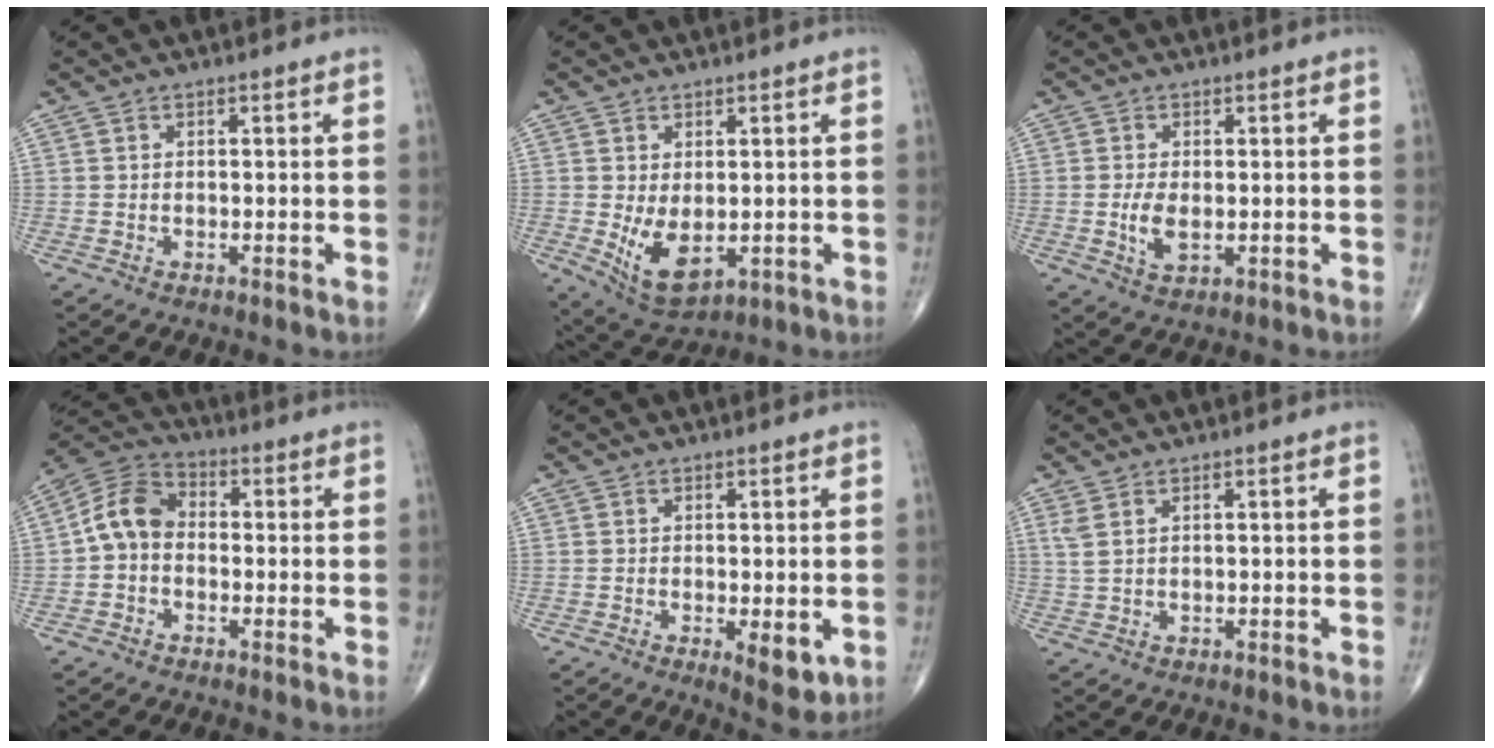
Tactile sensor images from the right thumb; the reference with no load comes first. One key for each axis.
{"total": 8.0, "fx": -0.8, "fy": 4.5, "fz": 6.6, "tx": -0.106, "ty": -0.015, "tz": 0.006}
{"total": 4.2, "fx": -0.4, "fy": 2.1, "fz": 3.6, "tx": -0.073, "ty": -0.009, "tz": -0.003}
{"total": 8.2, "fx": -0.8, "fy": 6.1, "fz": 5.3, "tx": -0.089, "ty": 0.027, "tz": -0.033}
{"total": 5.4, "fx": -1.2, "fy": 1.9, "fz": 4.9, "tx": -0.067, "ty": -0.016, "tz": -0.012}
{"total": 2.2, "fx": 1.2, "fy": 0.7, "fz": 1.7, "tx": -0.047, "ty": 0.005, "tz": 0.033}